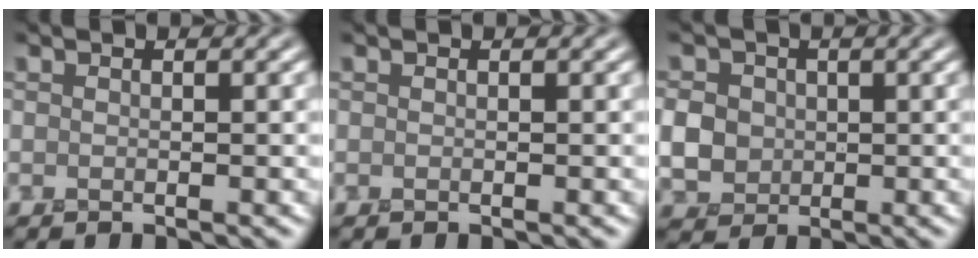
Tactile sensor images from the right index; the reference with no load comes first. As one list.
[{"total": 0.0}, {"total": 3.9, "force": [-0.1, 3.5, 1.8], "torque": [-0.047, 0.001, -0.003]}]